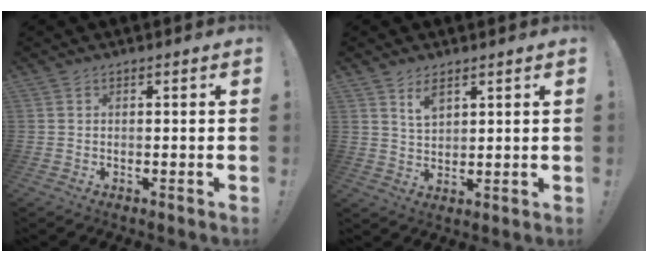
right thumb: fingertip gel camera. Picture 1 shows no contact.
{"total": 5.0, "force": [3.4, 2.4, 2.8], "torque": [-0.041, -0.018, 0.061]}